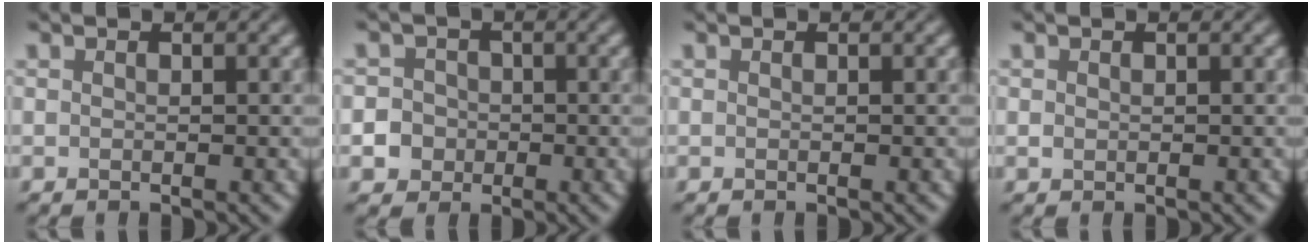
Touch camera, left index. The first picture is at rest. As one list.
[{"total": 5.5, "force": [-1.5, 5.1, 1.2], "torque": [-0.002, 0.008, -0.046]}, {"total": 0.0}, {"total": 0.5, "force": [0.1, 0.5, 0.2], "torque": [0.000, -0.002, 0.003]}]